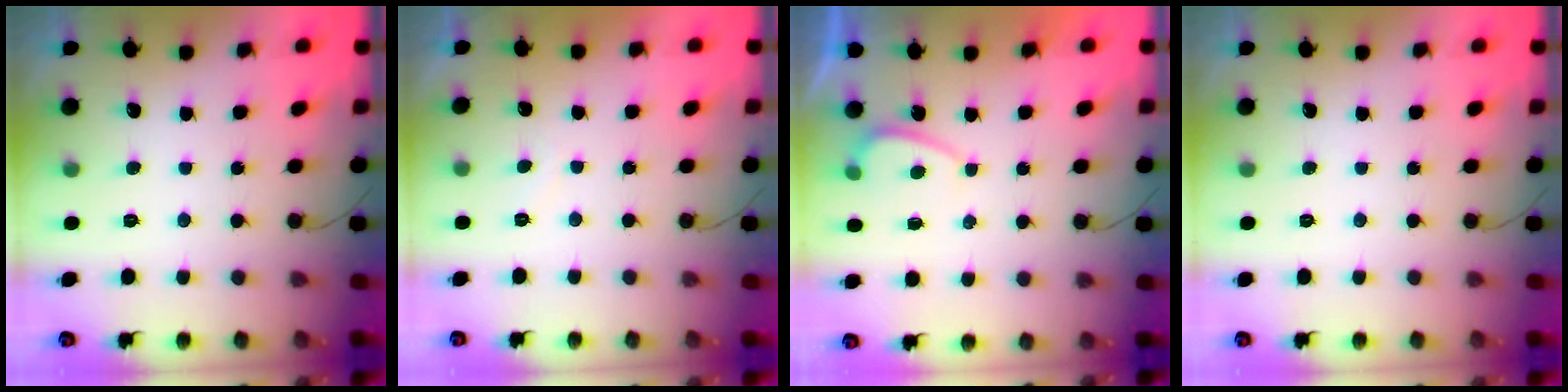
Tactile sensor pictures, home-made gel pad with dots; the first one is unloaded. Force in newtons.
{"total": 0.6, "press": 0.3, "slide": 0.5}
{"total": 1.1, "press": 1.0, "slide": 0.5}
{"total": 0.0}